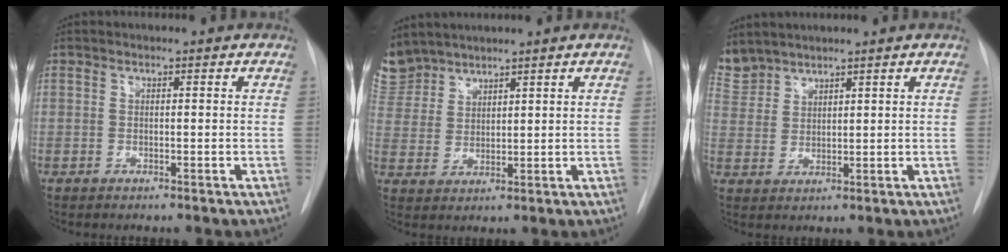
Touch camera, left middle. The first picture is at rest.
{"total": 7.2, "force": [6.7, 2.7, 0.3], "torque": [-0.014, 0.007, 0.149]}
{"total": 5.7, "force": [5.4, 1.8, 0.4], "torque": [-0.017, 0.010, 0.120]}